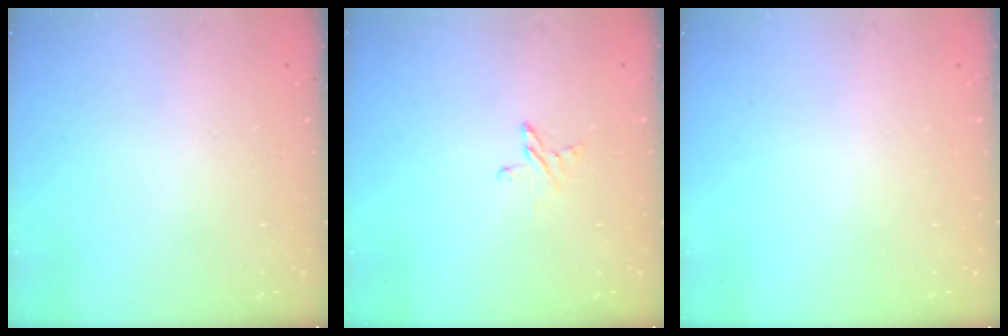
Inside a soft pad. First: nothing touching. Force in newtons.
{"total": 3.4, "press": 3.4, "slide": 0.4}
{"total": 0.0}